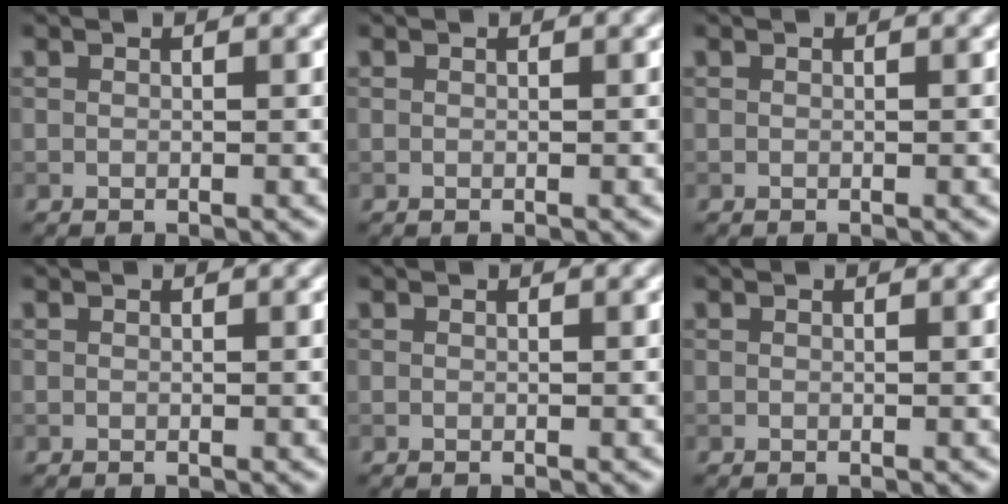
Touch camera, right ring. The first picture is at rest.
{"total": 0.0}
{"total": 0.0}
{"total": 0.0}
{"total": 0.0}
{"total": 0.0}